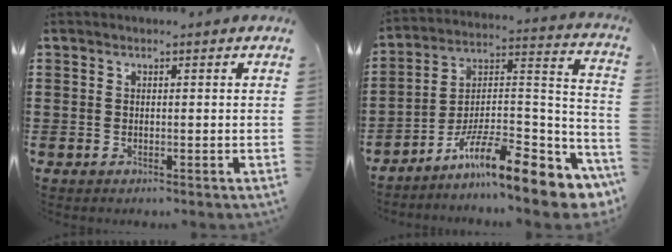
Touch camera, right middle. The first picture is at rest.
{"total": 12.4, "force": [-9.0, 2.2, 8.3], "torque": [-0.131, 0.012, -0.166]}